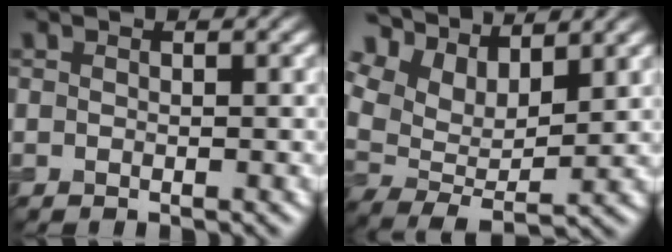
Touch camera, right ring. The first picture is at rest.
{"total": 8.2, "force": [5.7, 3.0, 5.1], "torque": [-0.114, 0.012, 0.098]}